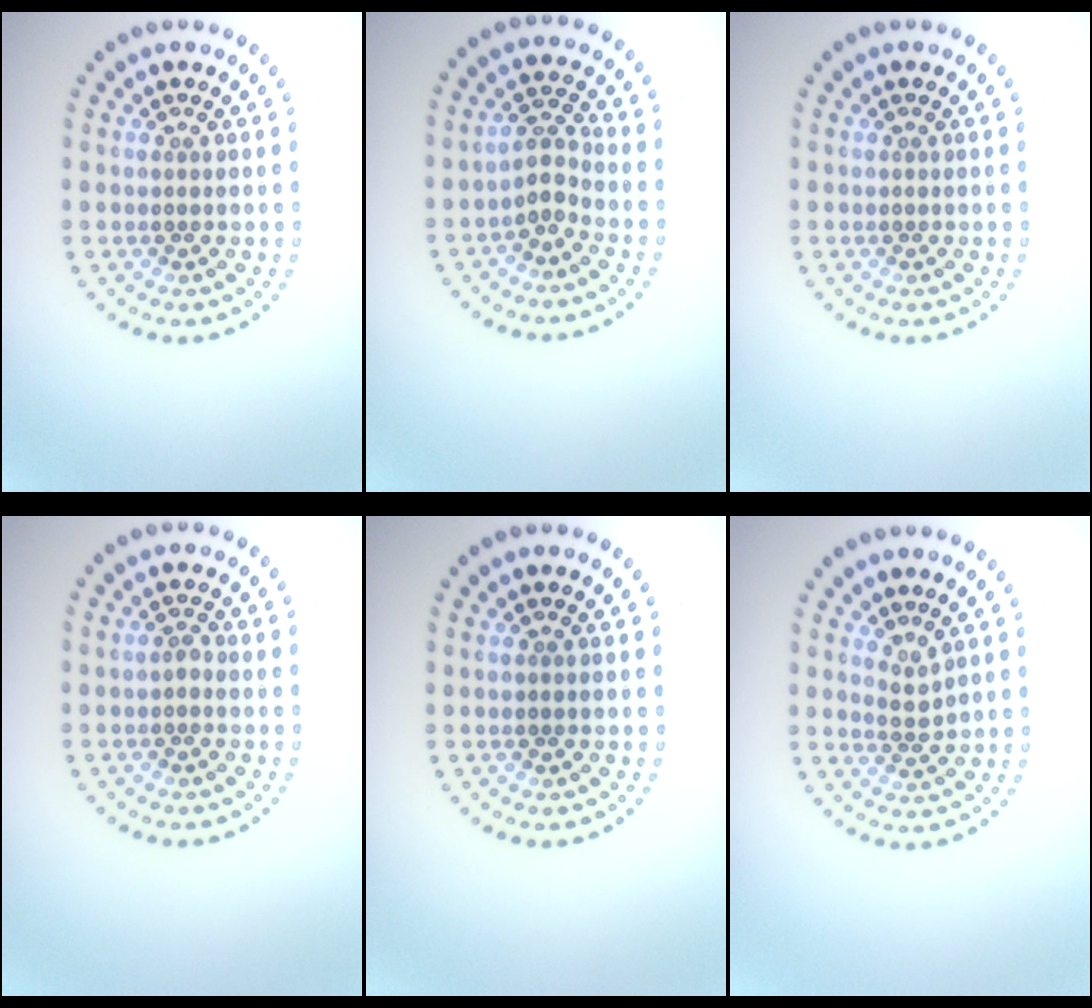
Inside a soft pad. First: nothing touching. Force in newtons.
{"total": 2.0, "press": 1.6, "slide": 1.3}
{"total": 0.0}
{"total": 0.9, "press": 0.8, "slide": 0.4}
{"total": 0.0}
{"total": 1.6, "press": 1.0, "slide": 1.2}